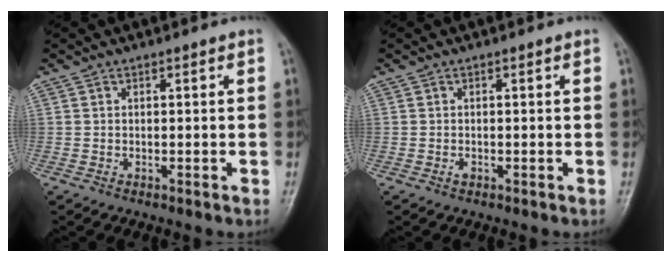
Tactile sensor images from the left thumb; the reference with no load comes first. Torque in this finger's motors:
{"motor_torque": [0.00, 0.12, 0.08, 0.14, 0.00]}